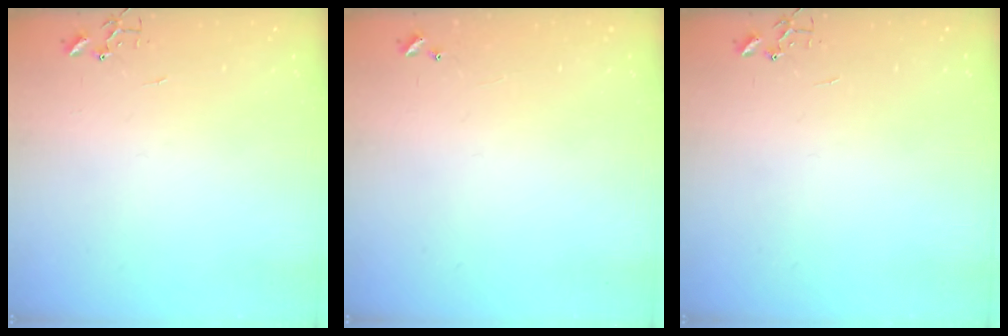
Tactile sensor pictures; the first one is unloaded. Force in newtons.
{"total": 5.0, "press": 5.0, "slide": 0.6}
{"total": 0.0}